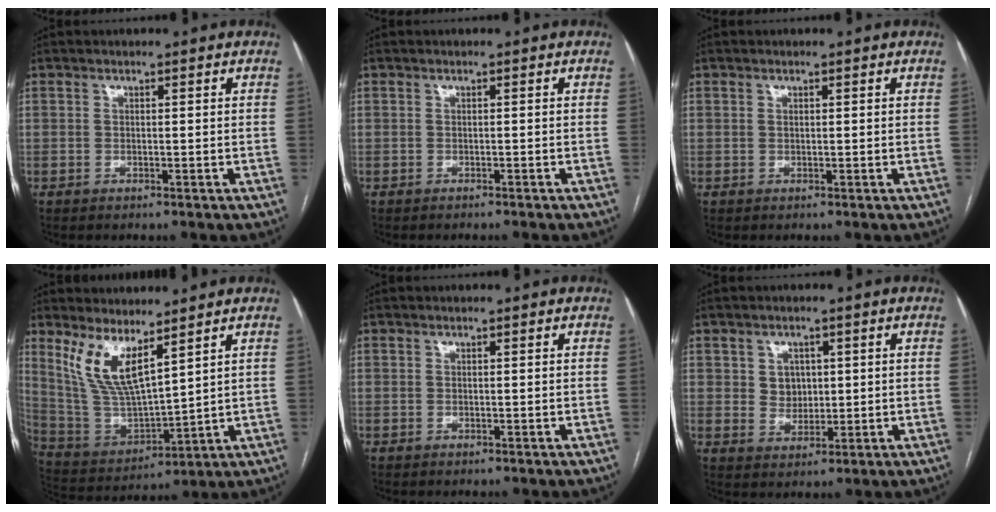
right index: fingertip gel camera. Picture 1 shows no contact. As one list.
[{"total": 1.3, "force": [-1.2, 0.1, 0.6], "torque": [-0.009, -0.001, -0.015]}, {"total": 0.6, "force": [0.2, 0.3, 0.4], "torque": [-0.008, -0.001, 0.003]}, {"total": 10.2, "force": [6.3, 2.2, 7.8], "torque": [-0.172, -0.012, 0.143]}, {"total": 0.0}, {"total": 3.7, "force": [0.9, 3.2, 1.6], "torque": [-0.022, 0.004, 0.021]}]